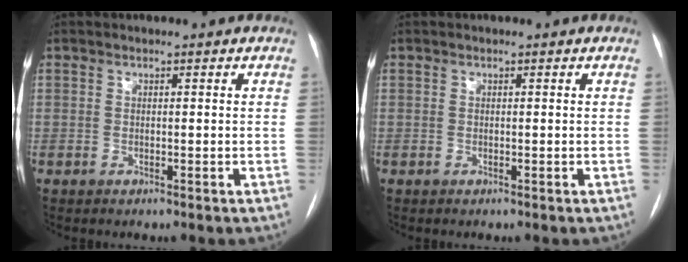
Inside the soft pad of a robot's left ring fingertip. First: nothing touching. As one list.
[{"total": 0.0}]